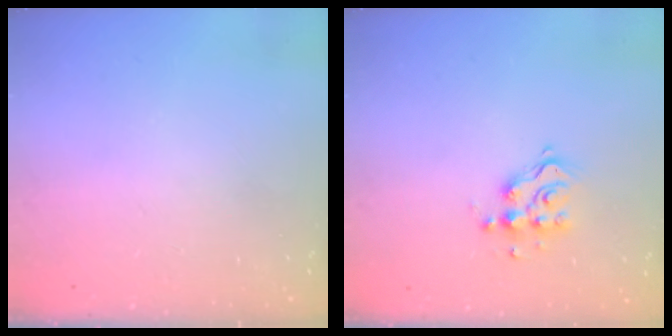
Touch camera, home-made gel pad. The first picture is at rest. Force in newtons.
{"total": 8.0, "press": 8.0, "slide": 0.5}